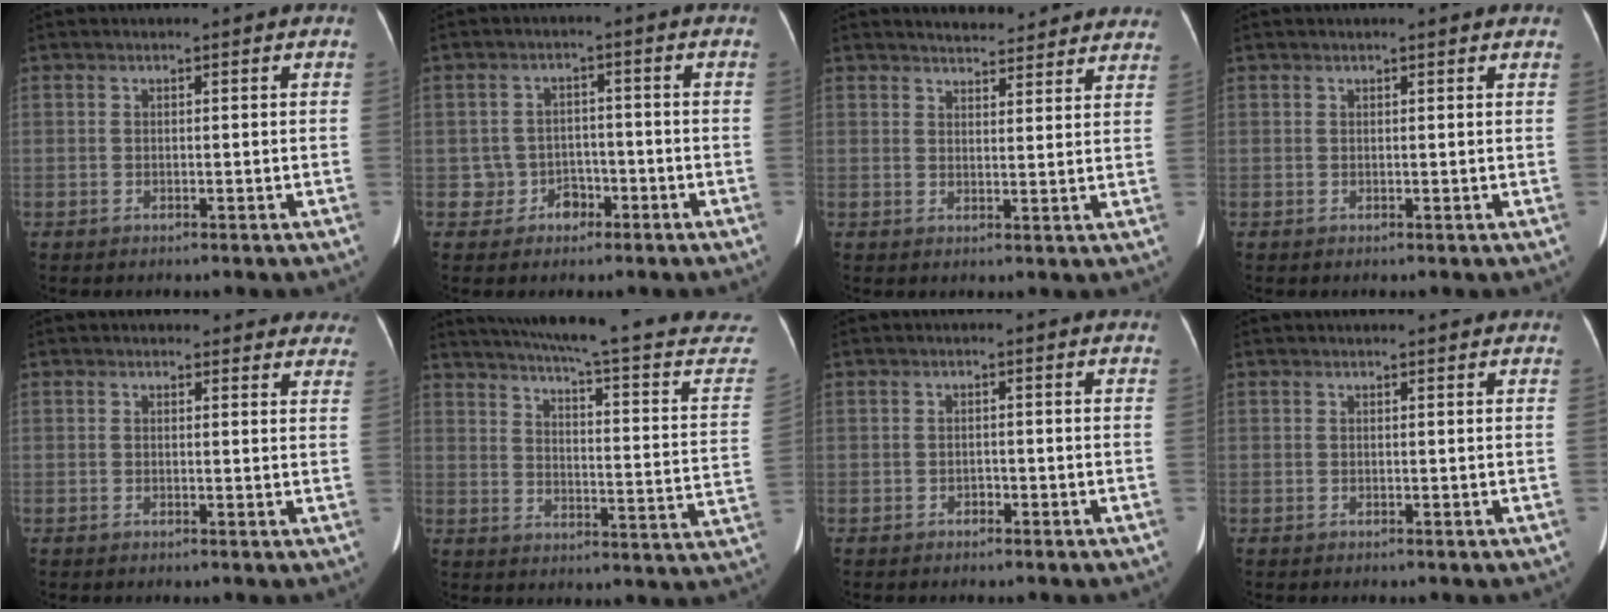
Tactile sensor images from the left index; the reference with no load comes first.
{"total": 3.6, "force": [-1.7, 3.2, 0.1], "torque": [0.007, 0.015, -0.025]}
{"total": 12.1, "force": [11.4, 2.9, 2.9], "torque": [-0.014, 0.006, 0.123]}
{"total": 2.9, "force": [2.7, 0.3, 1.1], "torque": [-0.015, 0.012, 0.022]}
{"total": 9.2, "force": [8.5, 3.1, 1.2], "torque": [0.031, -0.012, 0.062]}
{"total": 28.8, "force": [25.5, 1.9, 13.1], "torque": [-0.193, -0.071, 0.307]}
{"total": 0.7, "force": [-0.6, 0.4, 0.3], "torque": [-0.004, 0.002, -0.011]}
{"total": 3.2, "force": [3.1, 0.3, 0.8], "torque": [-0.012, 0.021, 0.034]}